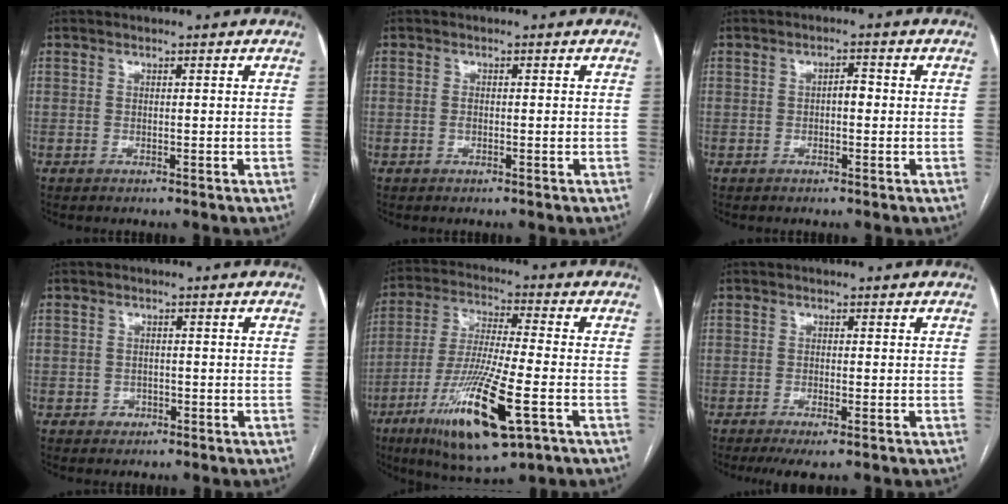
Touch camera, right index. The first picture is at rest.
{"total": 1.3, "force": [-0.2, 0.5, 1.2], "torque": [-0.024, 0.000, -0.001]}
{"total": 1.9, "force": [-0.2, 0.8, 1.7], "torque": [-0.022, 0.007, -0.006]}
{"total": 2.0, "force": [-0.8, 1.8, 0.3], "torque": [0.004, 0.008, -0.013]}
{"total": 17.5, "force": [-7.4, 2.3, 15.6], "torque": [-0.317, -0.036, -0.127]}
{"total": 3.3, "force": [-1.9, 0.5, 2.6], "torque": [-0.044, -0.010, -0.031]}